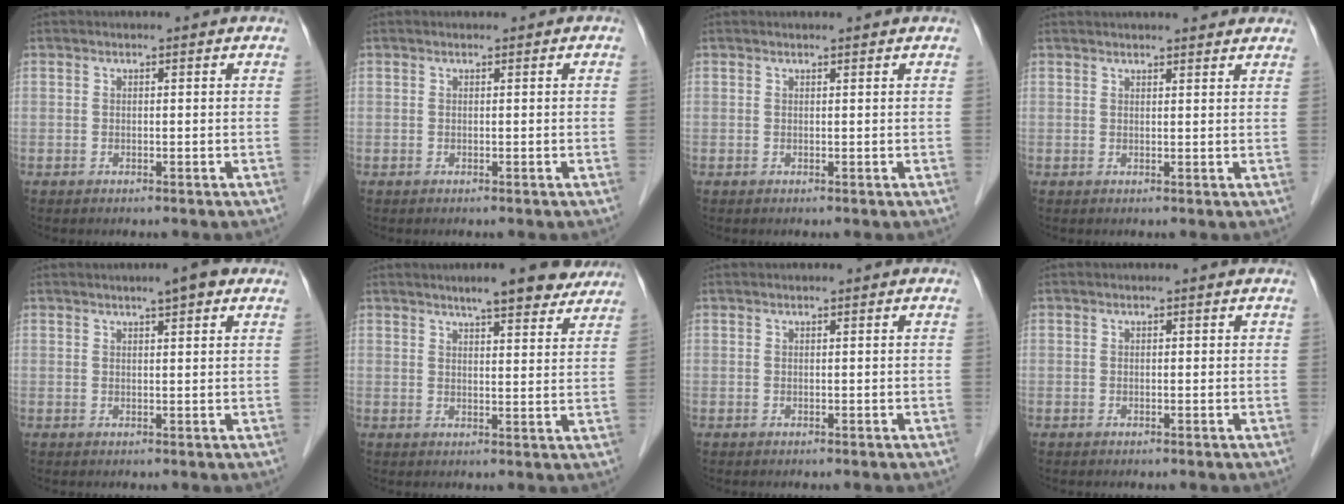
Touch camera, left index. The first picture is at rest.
{"total": 0.0}
{"total": 0.6, "force": [0.6, 0.0, 0.2], "torque": [-0.009, 0.003, 0.010]}
{"total": 8.6, "force": [7.7, 1.4, 3.5], "torque": [-0.043, 0.026, 0.089]}
{"total": 3.6, "force": [2.3, 0.5, 2.7], "torque": [-0.039, 0.010, 0.030]}
{"total": 9.1, "force": [7.5, 1.9, 4.8], "torque": [-0.058, 0.010, 0.092]}
{"total": 0.0}
{"total": 0.6, "force": [0.0, 0.3, 0.5], "torque": [-0.007, 0.005, 0.001]}